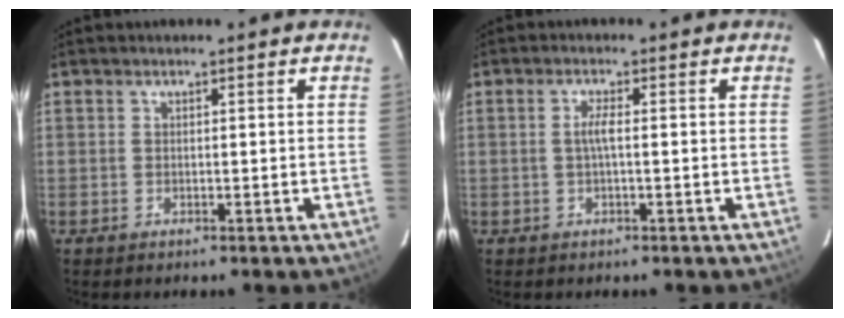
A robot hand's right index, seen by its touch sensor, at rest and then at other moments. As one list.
[{"total": 2.0, "force": [-0.2, 0.0, 2.0], "torque": [-0.039, 0.003, -0.006]}]